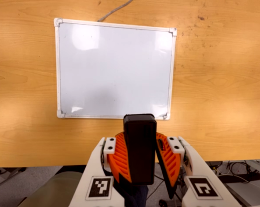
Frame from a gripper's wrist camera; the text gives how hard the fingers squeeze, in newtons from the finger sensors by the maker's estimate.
{"total": 10.4, "left": 10.3, "right": 10.6}